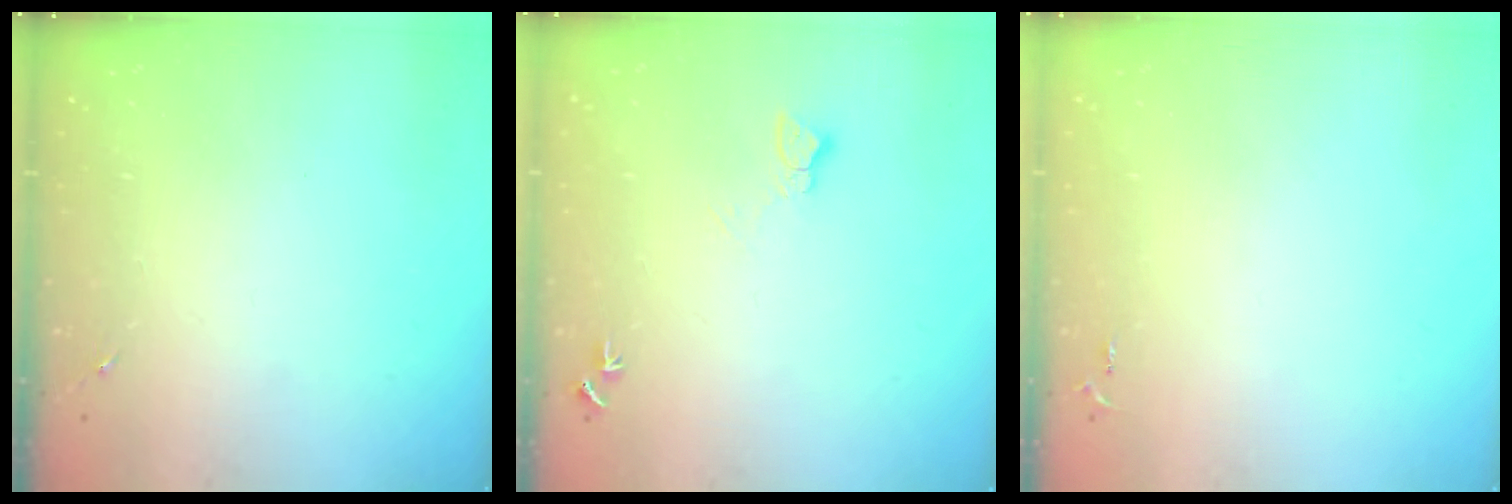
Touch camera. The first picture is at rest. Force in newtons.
{"total": 5.1, "press": 5.1, "slide": 0.6}
{"total": 2.6, "press": 2.6, "slide": 0.3}